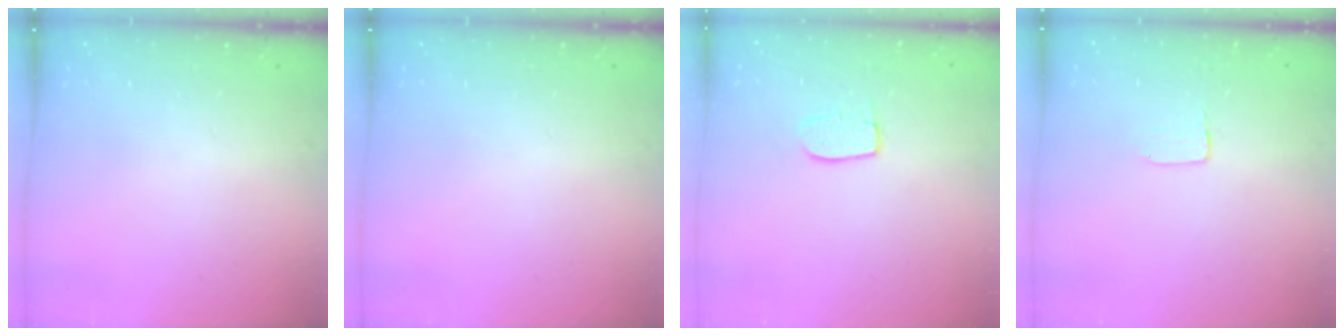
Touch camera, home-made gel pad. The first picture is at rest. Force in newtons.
{"total": 0.0}
{"total": 5.8, "press": 5.8, "slide": 0.4}
{"total": 1.3, "press": 1.2, "slide": 0.1}